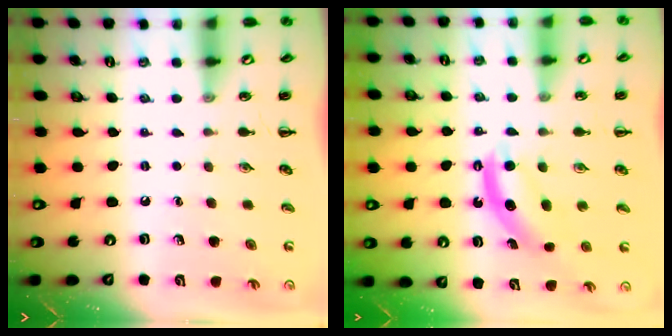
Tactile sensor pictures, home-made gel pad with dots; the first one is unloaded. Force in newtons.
{"total": 7.0, "press": 6.9, "slide": 1.2}